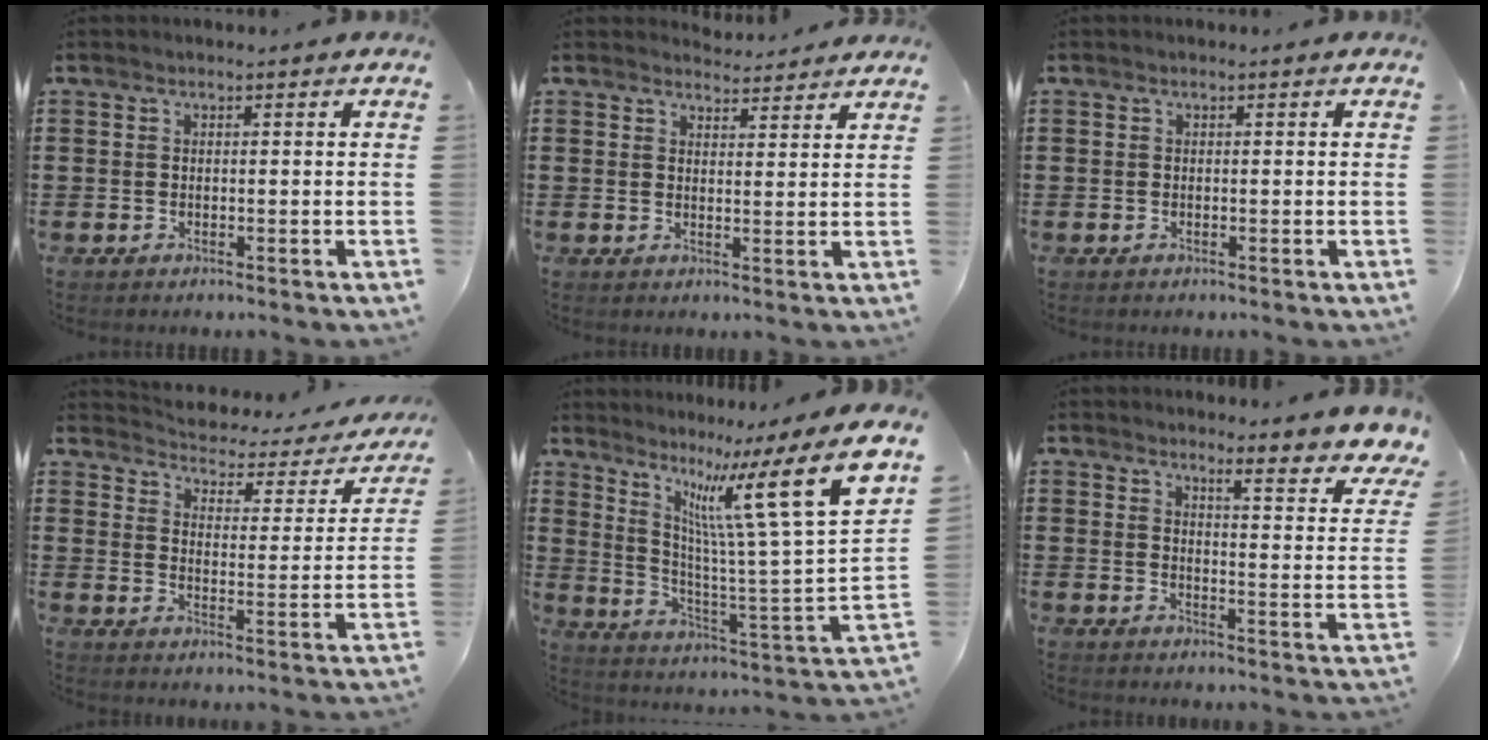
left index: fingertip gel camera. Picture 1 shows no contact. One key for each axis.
{"total": 3.2, "fx": 3.1, "fy": 0.6, "fz": 0.1, "tx": -0.003, "ty": -0.012, "tz": 0.058}
{"total": 0.0}
{"total": 2.8, "fx": 2.7, "fy": 0.7, "fz": 0.4, "tx": -0.028, "ty": -0.024, "tz": 0.037}
{"total": 15.1, "fx": 8.0, "fy": 1.0, "fz": 12.7, "tx": -0.232, "ty": -0.059, "tz": 0.114}
{"total": 4.6, "fx": 4.1, "fy": -0.3, "fz": 2.2, "tx": -0.048, "ty": -0.037, "tz": 0.060}